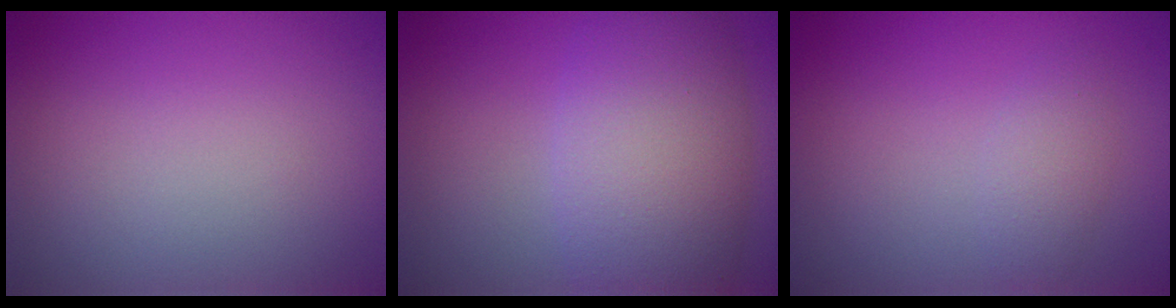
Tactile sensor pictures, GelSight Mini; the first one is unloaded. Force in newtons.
{"total": 8.4, "press": 8.4, "slide": 0.6}
{"total": 1.6, "press": 1.6, "slide": 0.1}